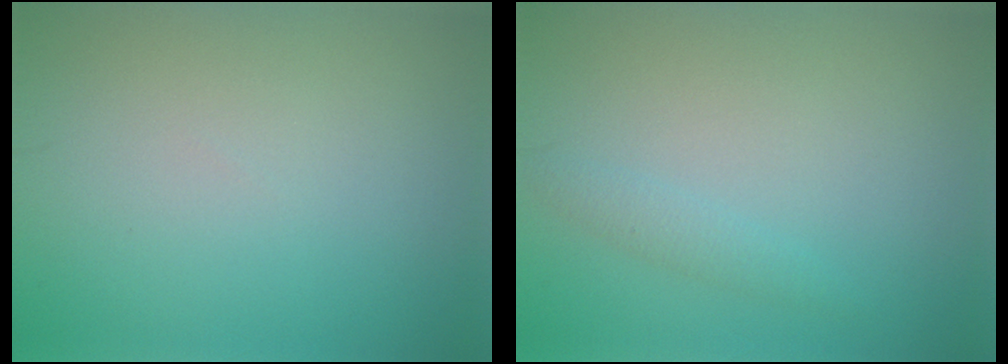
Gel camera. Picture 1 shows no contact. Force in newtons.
{"total": 1.3, "press": 1.3, "slide": 0.1}